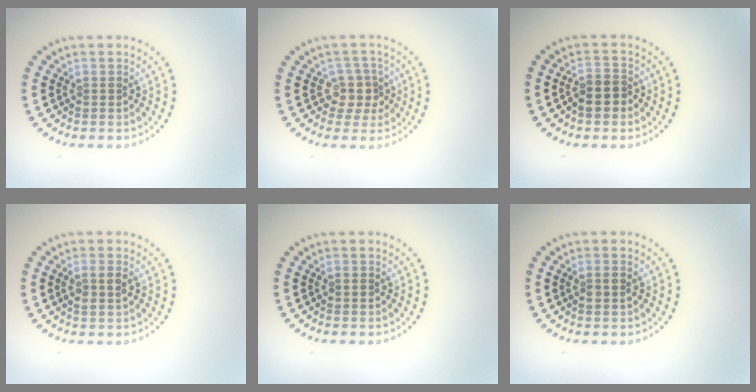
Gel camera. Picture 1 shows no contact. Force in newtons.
{"total": 2.3, "press": 1.9, "slide": 1.3}
{"total": 2.6, "press": 2.3, "slide": 1.0}
{"total": 1.6, "press": 1.6, "slide": 0.4}
{"total": 0.5, "press": 0.5, "slide": 0.1}
{"total": 1.1, "press": 1.0, "slide": 0.3}